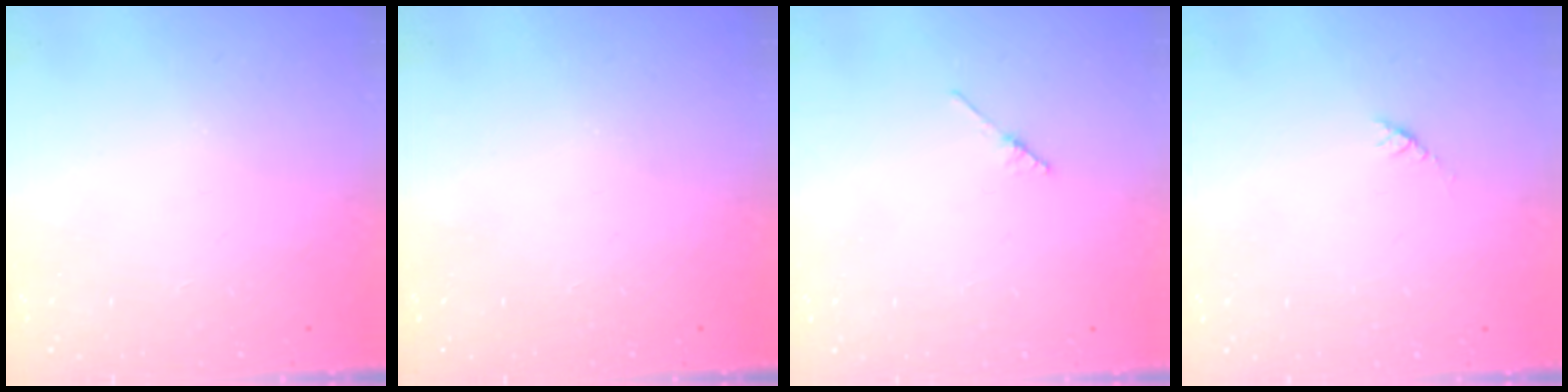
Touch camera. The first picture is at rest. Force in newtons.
{"total": 0.0}
{"total": 2.1, "press": 2.1, "slide": 0.1}
{"total": 2.7, "press": 2.6, "slide": 0.4}